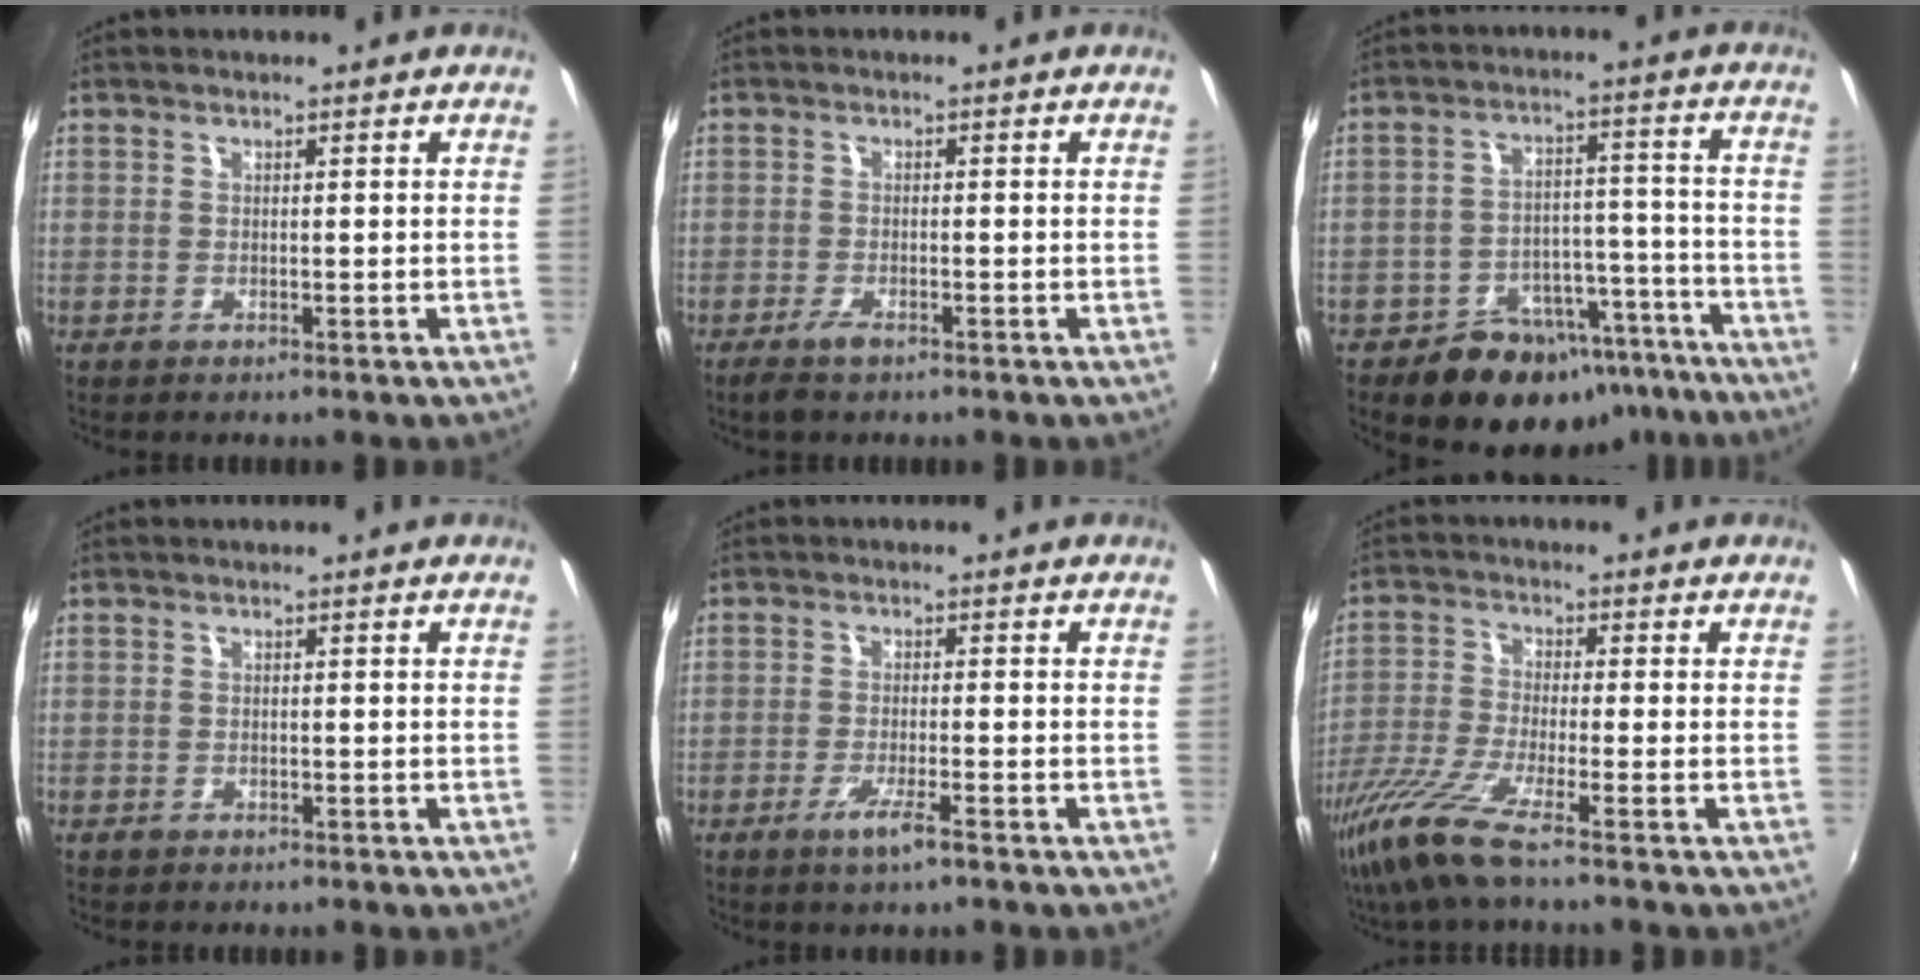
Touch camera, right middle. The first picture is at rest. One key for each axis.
{"total": 2.7, "fx": -2.0, "fy": 0.7, "fz": 1.7, "tx": -0.043, "ty": -0.004, "tz": -0.039}
{"total": 15.4, "fx": -10.8, "fy": 9.5, "fz": 5.5, "tx": -0.101, "ty": 0.043, "tz": -0.129}
{"total": 0.8, "fx": -0.6, "fy": 0.5, "fz": 0.1, "tx": -0.005, "ty": 0.001, "tz": -0.011}
{"total": 4.2, "fx": -2.6, "fy": 0.1, "fz": 3.3, "tx": -0.070, "ty": -0.009, "tz": -0.051}
{"total": 9.0, "fx": -6.3, "fy": -0.2, "fz": 6.4, "tx": -0.142, "ty": -0.026, "tz": -0.127}